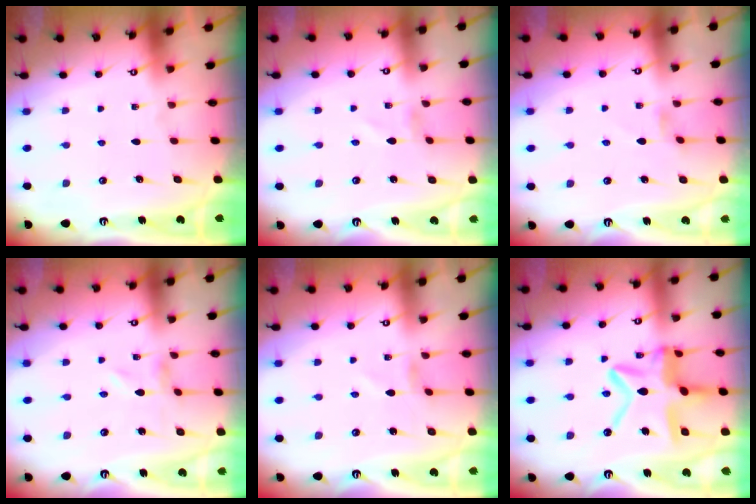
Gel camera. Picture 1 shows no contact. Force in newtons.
{"total": 1.3, "press": 1.2, "slide": 0.1}
{"total": 1.7, "press": 1.7, "slide": 0.3}
{"total": 0.8, "press": 0.8, "slide": 0.2}
{"total": 0.0}
{"total": 15.4, "press": 15.3, "slide": 1.5}